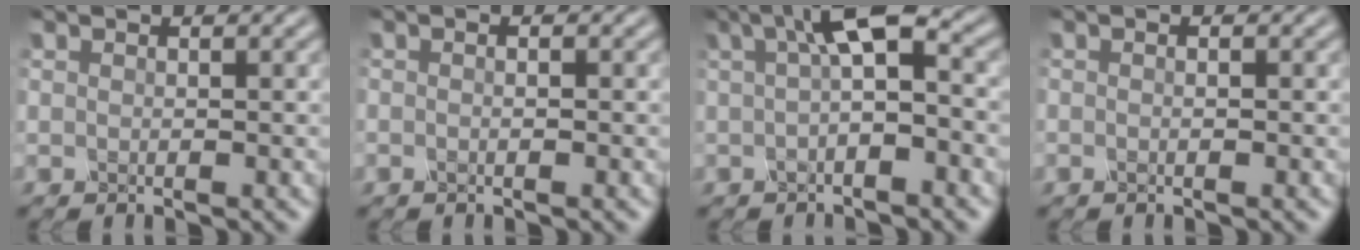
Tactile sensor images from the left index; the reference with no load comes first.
{"total": 0.9, "force": [-0.1, 0.3, 0.8], "torque": [-0.004, -0.015, -0.007]}
{"total": 5.0, "force": [0.8, 1.3, 4.7], "torque": [-0.069, 0.012, 0.004]}
{"total": 0.6, "force": [-0.3, 0.1, 0.6], "torque": [-0.008, -0.011, -0.006]}